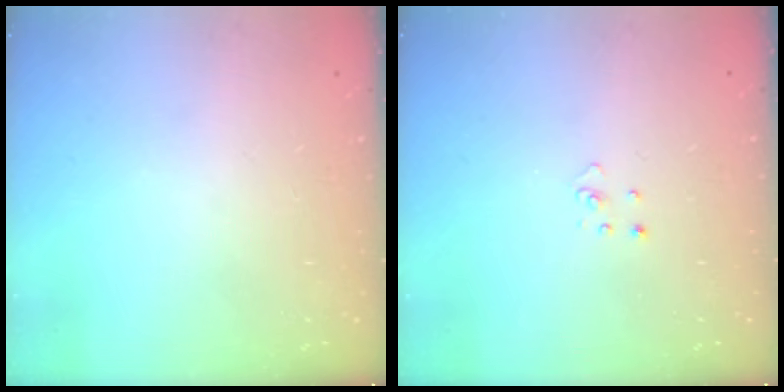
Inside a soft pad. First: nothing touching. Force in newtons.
{"total": 2.2, "press": 2.2, "slide": 0.2}